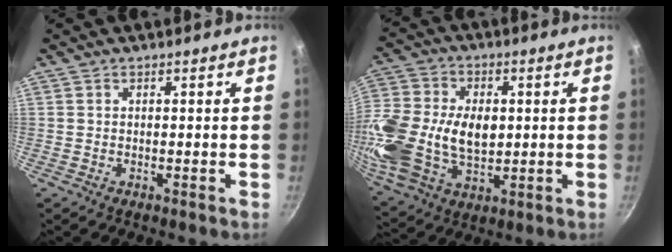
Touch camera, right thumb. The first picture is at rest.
{"total": 23.1, "force": [0.4, 15.8, 16.8], "torque": [-0.362, 0.012, 0.010]}